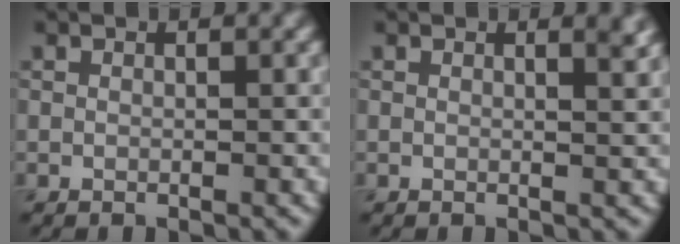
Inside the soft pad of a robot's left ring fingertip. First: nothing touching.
{"total": 1.6, "force": [1.1, 0.6, 1.1], "torque": [-0.005, 0.001, 0.010]}